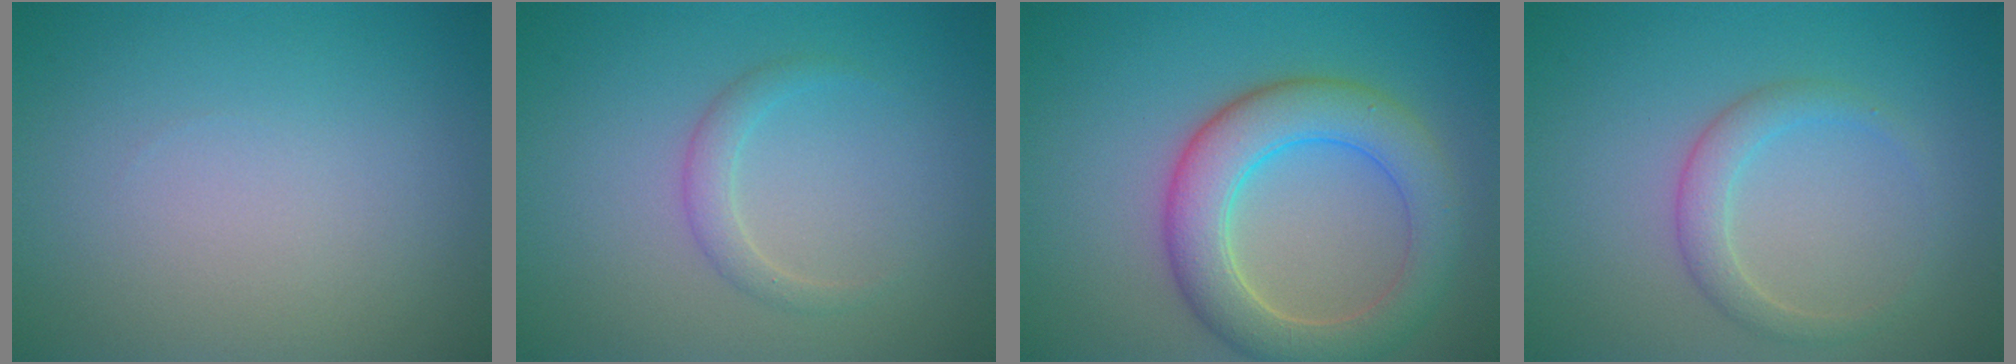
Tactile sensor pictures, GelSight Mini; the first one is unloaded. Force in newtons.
{"total": 1.5, "press": 1.5, "slide": 0.1}
{"total": 6.5, "press": 6.5, "slide": 0.7}
{"total": 2.2, "press": 2.2, "slide": 0.1}